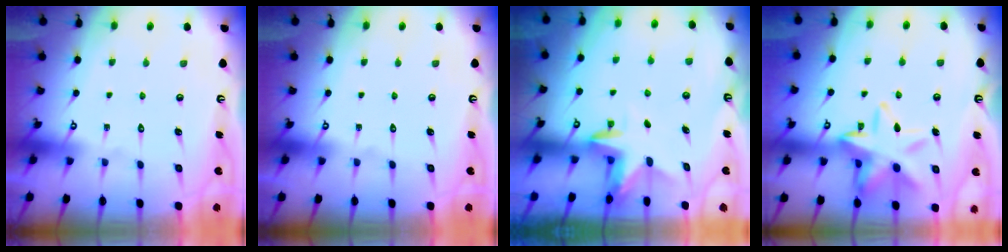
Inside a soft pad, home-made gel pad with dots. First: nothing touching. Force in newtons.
{"total": 0.0}
{"total": 3.1, "press": 3.1, "slide": 0.3}
{"total": 15.4, "press": 15.3, "slide": 1.7}